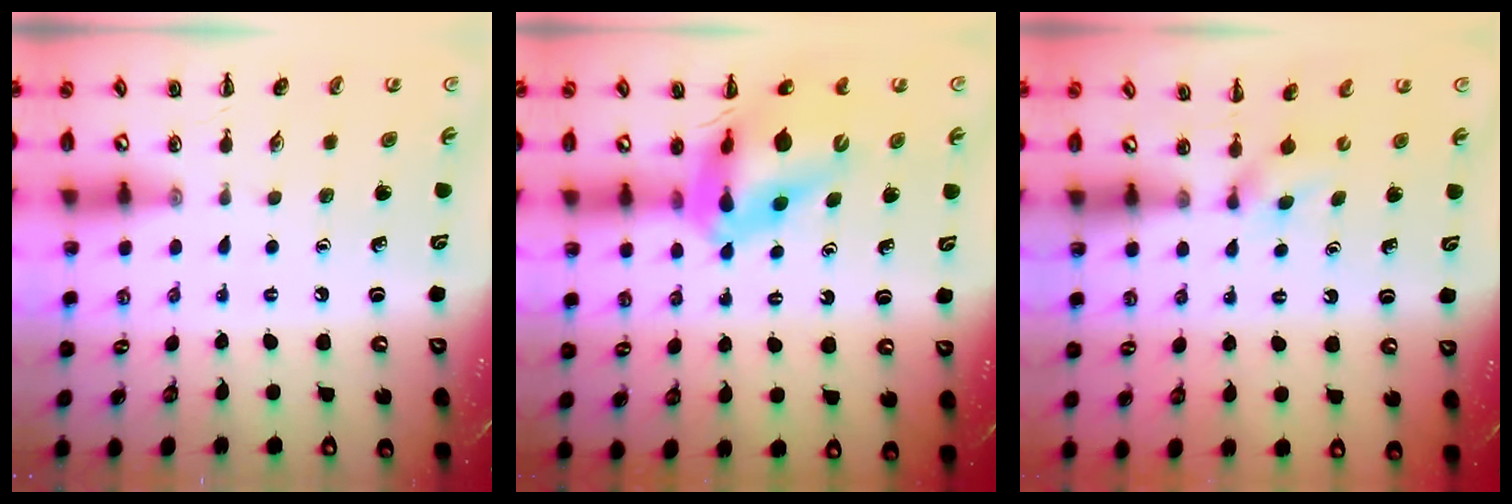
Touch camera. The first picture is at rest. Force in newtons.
{"total": 13.3, "press": 12.6, "slide": 4.0}
{"total": 2.4, "press": 2.3, "slide": 0.9}